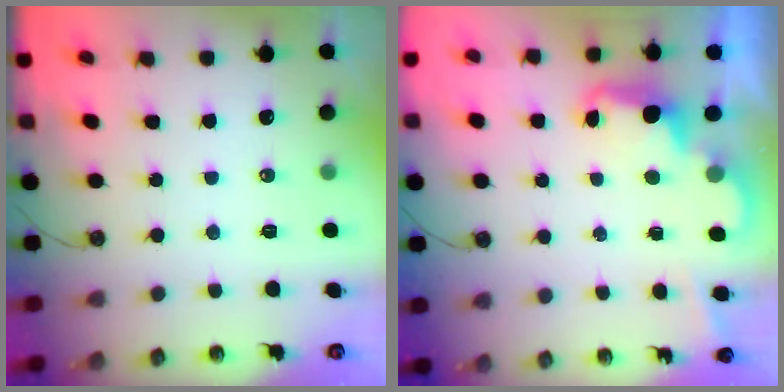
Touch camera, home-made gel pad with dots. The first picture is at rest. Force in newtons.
{"total": 2.5, "press": 2.5, "slide": 0.5}